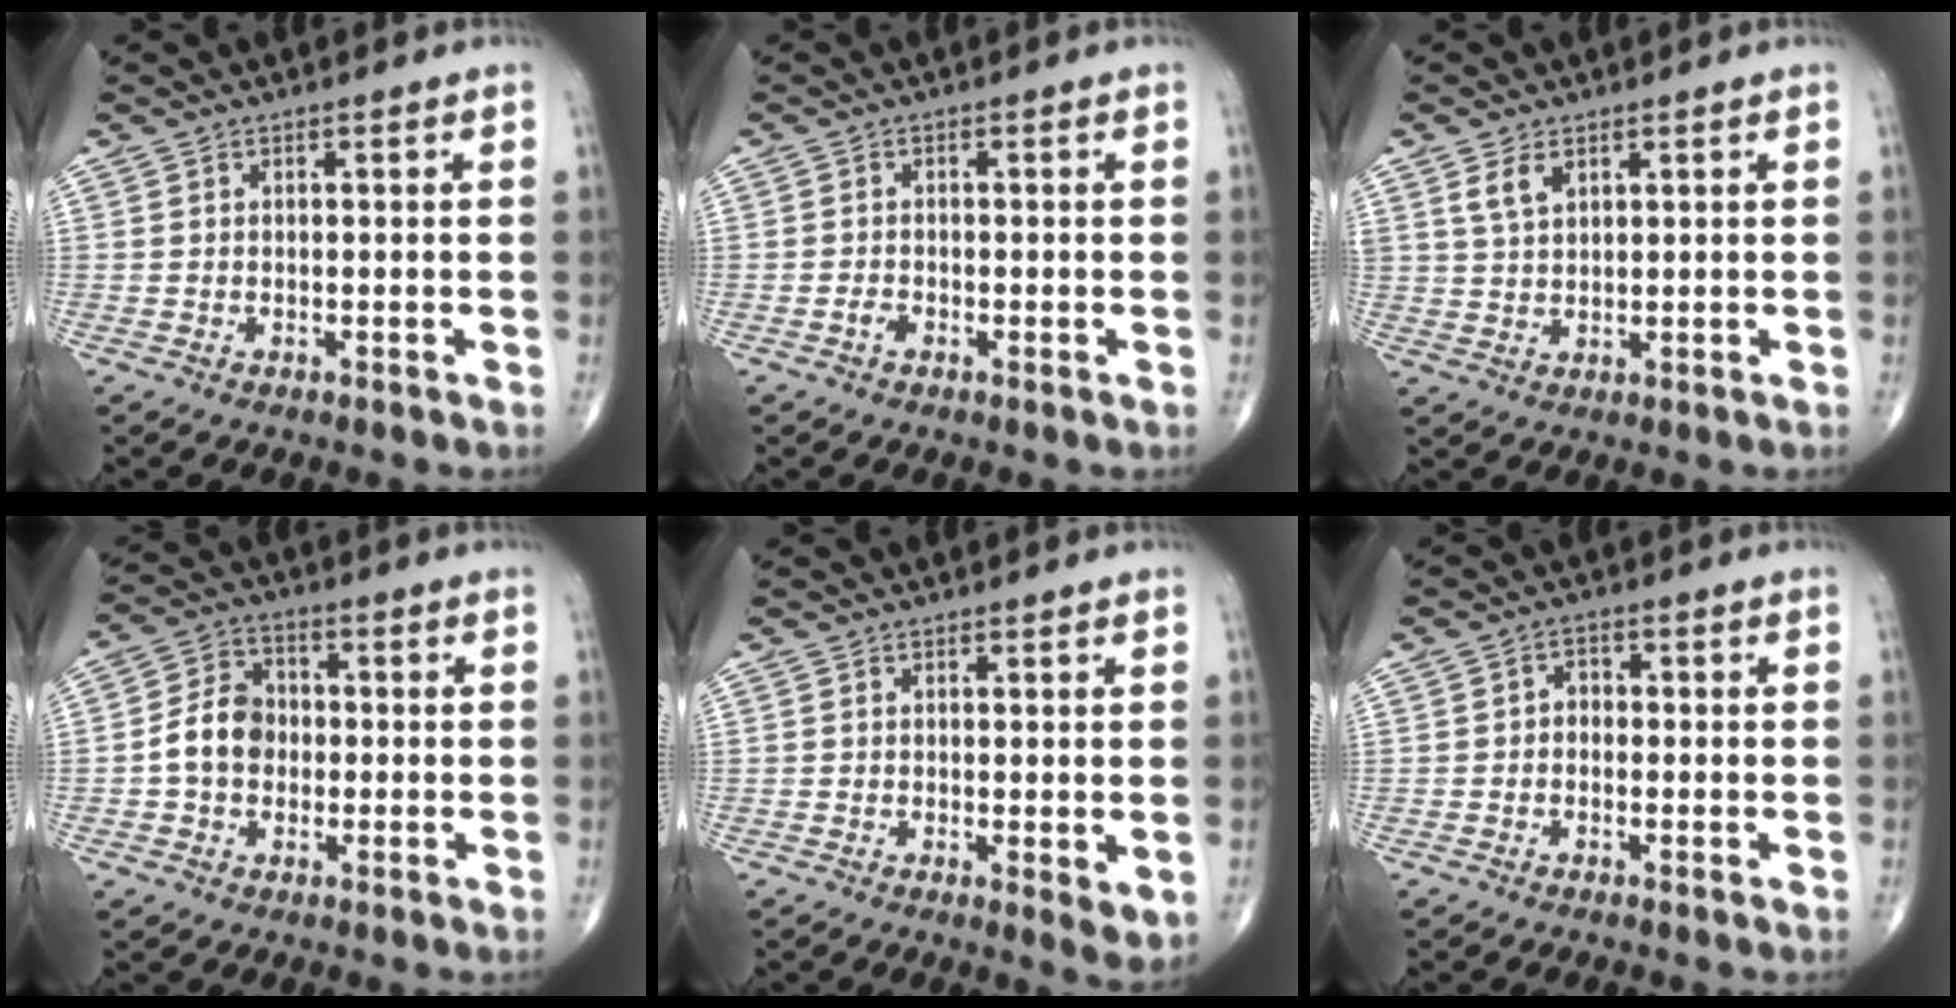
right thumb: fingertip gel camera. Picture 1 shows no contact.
{"total": 1.4, "force": [-0.7, 0.7, 1.0], "torque": [-0.017, 0.001, -0.016]}
{"total": 3.9, "force": [2.1, 2.2, 2.4], "torque": [-0.042, -0.008, 0.047]}
{"total": 8.2, "force": [-0.9, 6.6, 4.8], "torque": [-0.069, 0.025, -0.027]}
{"total": 3.5, "force": [-0.2, 1.1, 3.3], "torque": [-0.051, -0.014, -0.004]}
{"total": 2.3, "force": [-0.5, 1.8, 1.3], "torque": [-0.002, 0.012, -0.019]}